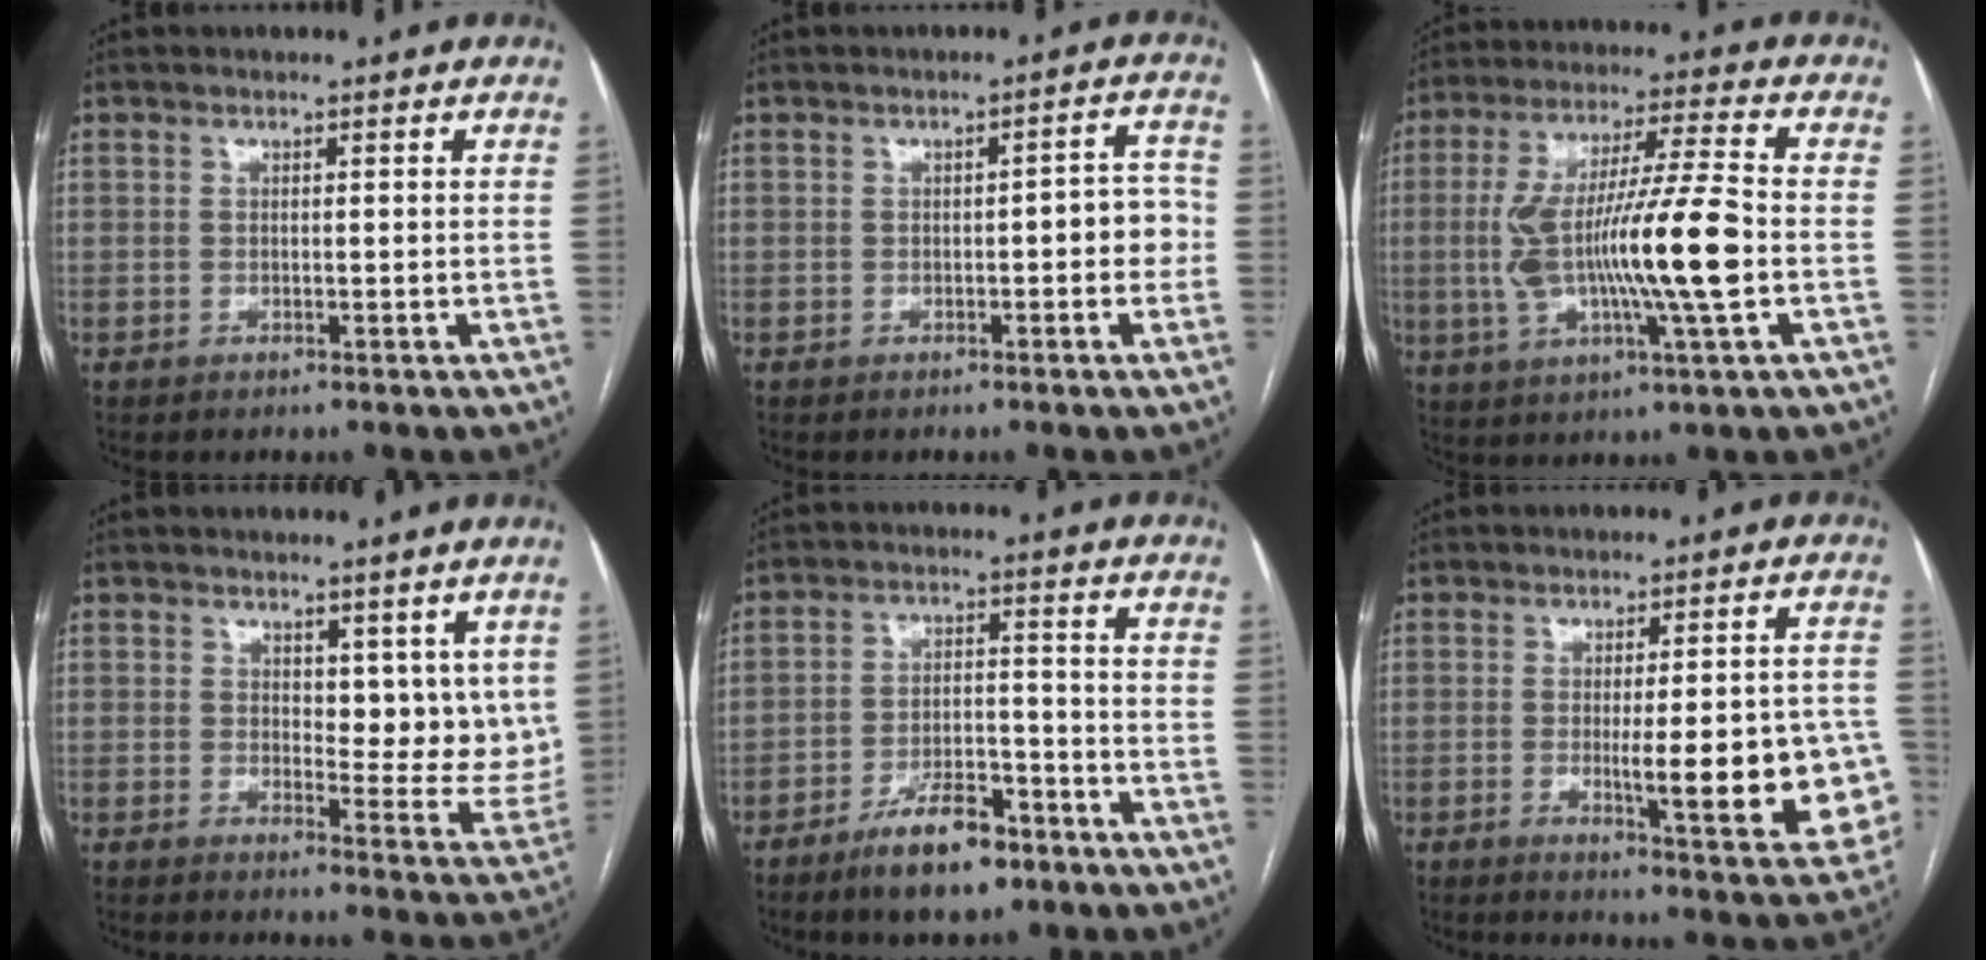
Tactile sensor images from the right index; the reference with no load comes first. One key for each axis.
{"total": 4.3, "fx": -0.8, "fy": 1.5, "fz": 3.9, "tx": -0.039, "ty": 0.020, "tz": -0.011}
{"total": 16.4, "fx": -1.9, "fy": 0.9, "fz": 16.3, "tx": -0.309, "ty": 0.004, "tz": -0.035}
{"total": 7.6, "fx": 3.4, "fy": 3.7, "fz": 5.7, "tx": -0.054, "ty": -0.013, "tz": 0.051}
{"total": 9.1, "fx": -6.3, "fy": 3.2, "fz": 5.8, "tx": -0.104, "ty": 0.003, "tz": -0.106}
{"total": 15.1, "fx": -3.1, "fy": 3.0, "fz": 14.4, "tx": -0.124, "ty": 0.007, "tz": -0.025}